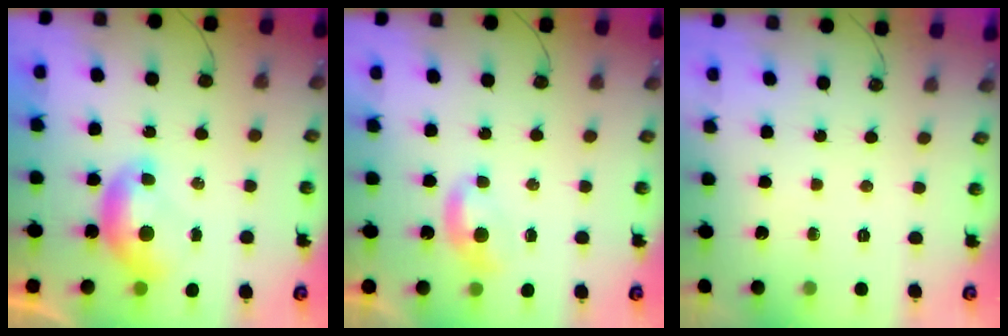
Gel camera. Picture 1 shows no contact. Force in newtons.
{"total": 1.6, "press": 1.5, "slide": 0.5}
{"total": 0.0}